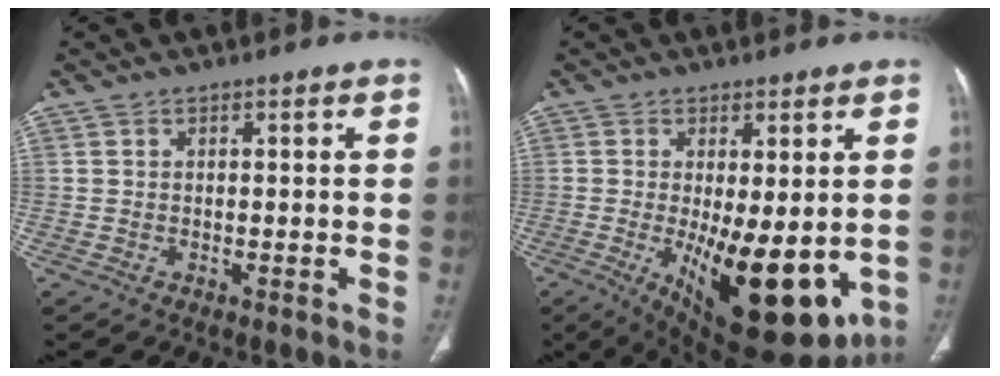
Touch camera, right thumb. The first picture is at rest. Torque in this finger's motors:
{"motor_torque": [1.55, 3.45, 0.12, 0.08, 0.46]}